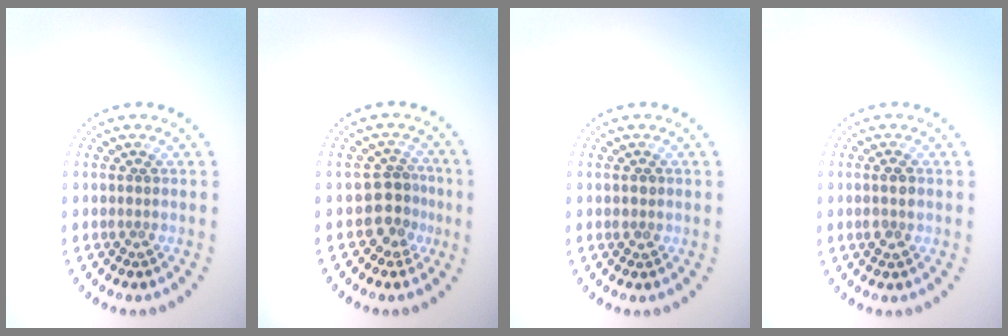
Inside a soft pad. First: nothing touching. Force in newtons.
{"total": 2.7, "press": 2.2, "slide": 1.7}
{"total": 0.9, "press": 0.9, "slide": 0.1}
{"total": 1.5, "press": 1.5, "slide": 0.2}